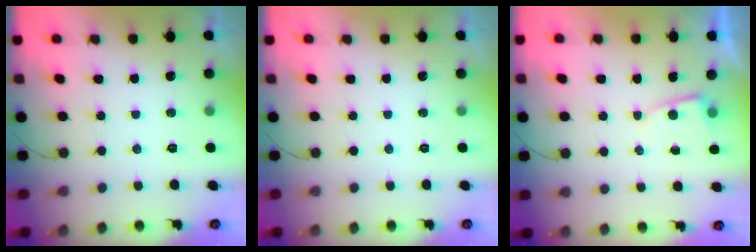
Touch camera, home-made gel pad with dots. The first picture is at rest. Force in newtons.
{"total": 0.0}
{"total": 2.5, "press": 2.4, "slide": 0.4}